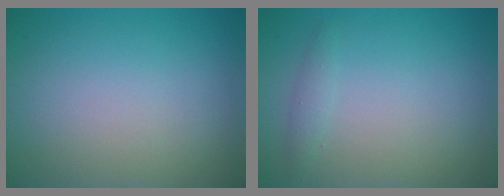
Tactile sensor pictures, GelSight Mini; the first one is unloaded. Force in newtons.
{"total": 1.0, "press": 1.0, "slide": 0.0}